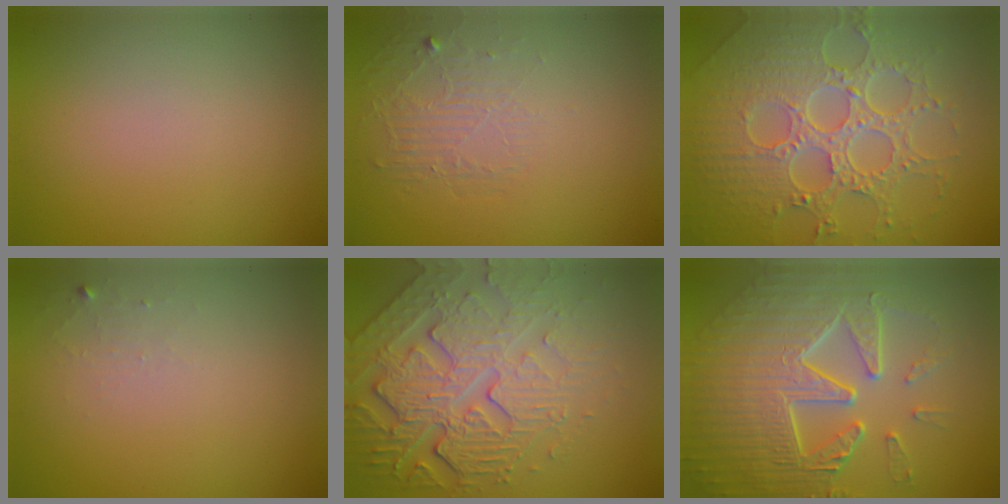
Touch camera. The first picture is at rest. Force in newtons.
{"total": 1.9, "press": 0.6, "slide": 1.8}
{"total": 8.1, "press": 5.9, "slide": 5.5}
{"total": 1.0, "press": 1.0, "slide": 0.1}
{"total": 6.9, "press": 5.5, "slide": 4.2}
{"total": 9.4, "press": 6.4, "slide": 6.9}